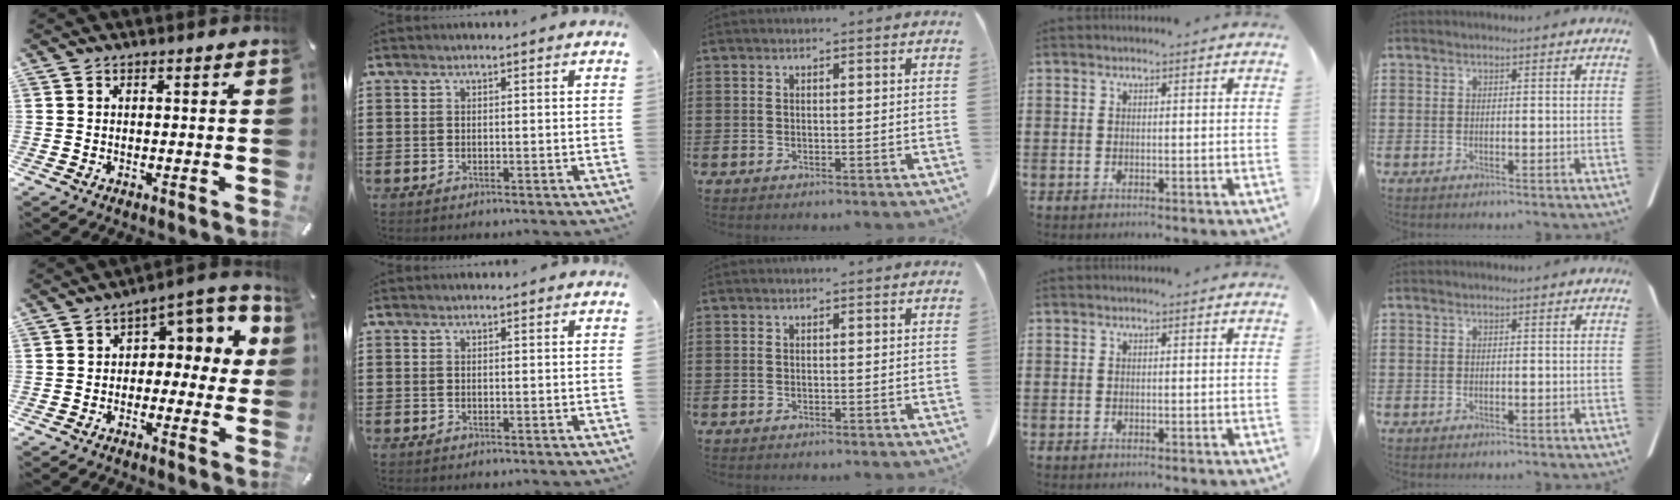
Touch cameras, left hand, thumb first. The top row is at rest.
{"thumb": {"total": 8.4, "force": [1.5, 5.2, 6.4], "torque": [-0.074, -0.017, 0.018]}}